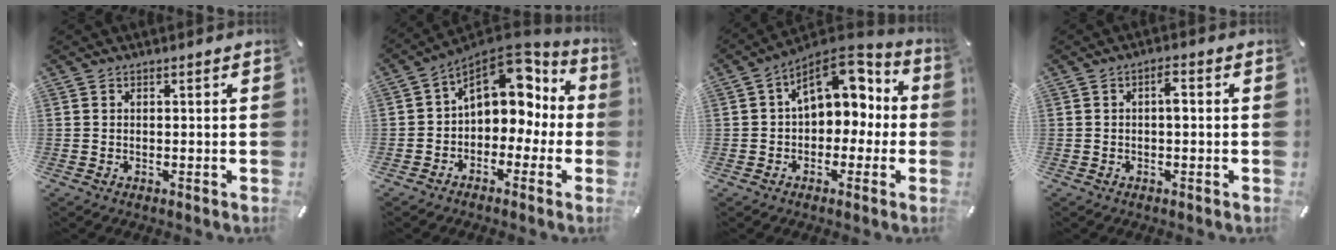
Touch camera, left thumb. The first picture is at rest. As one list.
[{"total": 13.6, "force": [4.5, 9.8, 8.3], "torque": [-0.121, -0.030, 0.079]}, {"total": 12.8, "force": [4.2, 8.8, 8.3], "torque": [-0.110, -0.020, 0.077]}, {"total": 2.8, "force": [0.0, 1.1, 2.6], "torque": [-0.044, 0.007, -0.005]}]